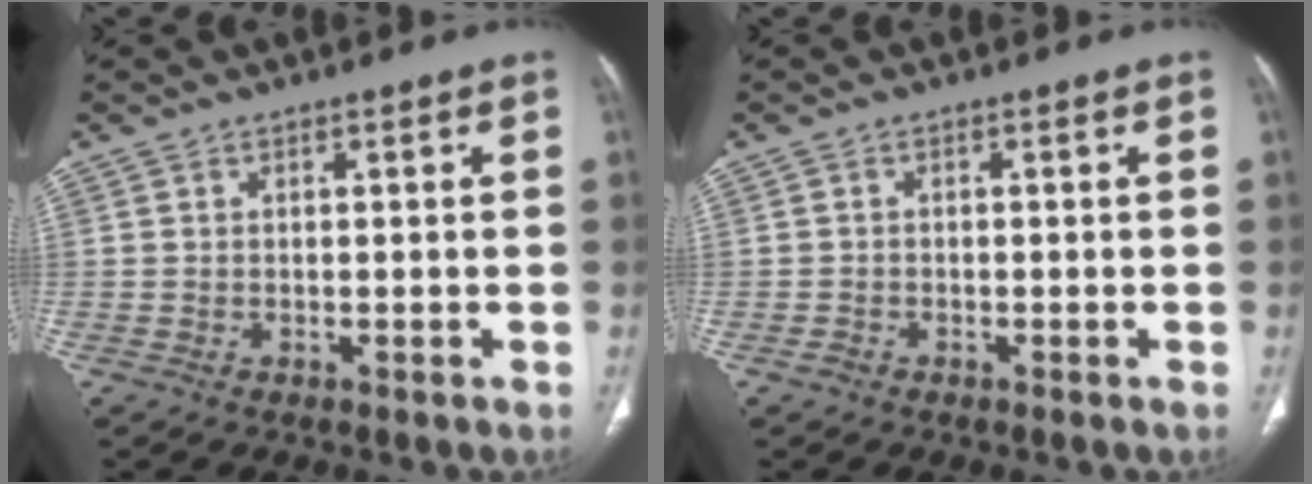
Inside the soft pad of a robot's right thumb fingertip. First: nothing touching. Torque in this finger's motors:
{"motor_torque": [-0.08, 0.26, -0.24, 0.12, -0.02]}